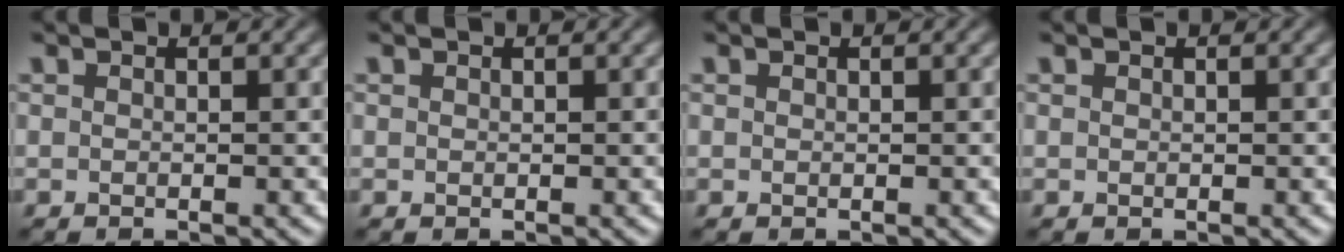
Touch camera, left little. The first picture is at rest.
{"total": 0.0}
{"total": 0.0}
{"total": 0.0}